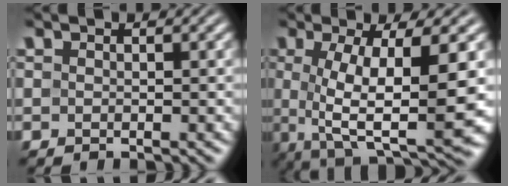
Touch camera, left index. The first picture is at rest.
{"total": 10.6, "force": [0.3, 3.1, 10.1], "torque": [-0.170, -0.014, 0.011]}